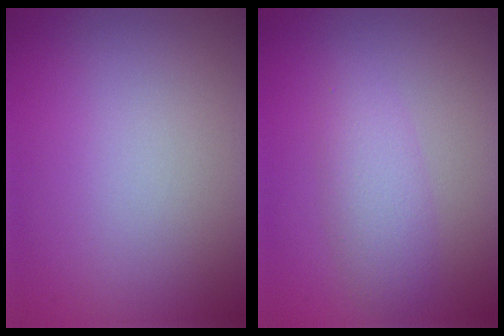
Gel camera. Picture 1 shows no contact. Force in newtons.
{"total": 2.6, "press": 2.6, "slide": 0.1}